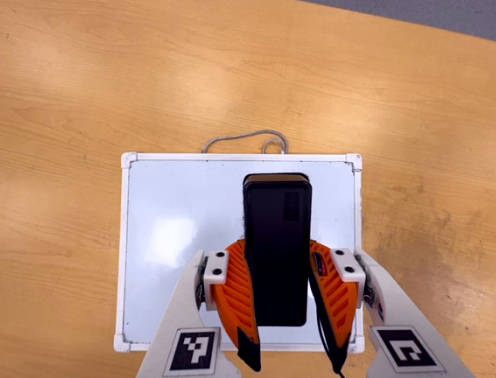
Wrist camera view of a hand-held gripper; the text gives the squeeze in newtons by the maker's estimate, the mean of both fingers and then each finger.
{"total": 10.5, "left": 8.8, "right": 12.2}